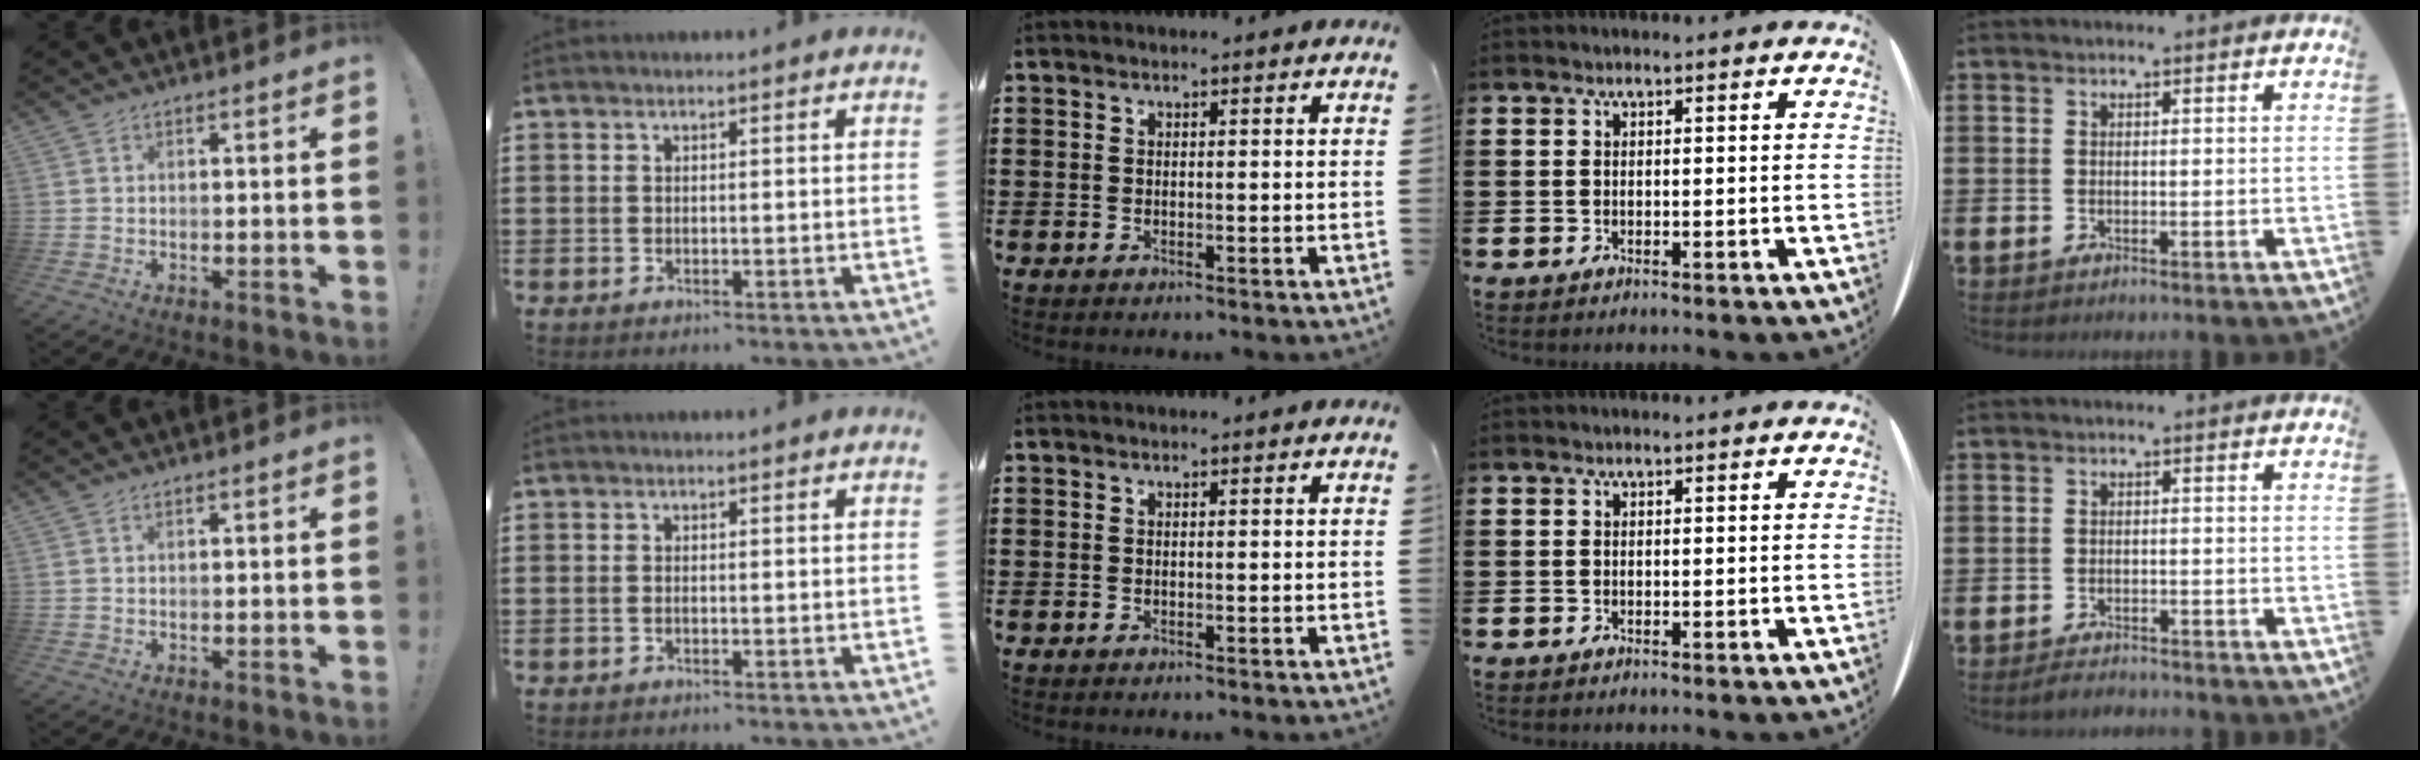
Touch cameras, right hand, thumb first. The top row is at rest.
{"thumb": {"total": 0.7, "force": [0.4, 0.3, 0.5], "torque": [-0.018, 0.004, 0.011]}, "index": {"total": 0.5, "force": [-0.3, 0.2, 0.4], "torque": [-0.010, -0.003, -0.005]}, "little": {"total": 1.6, "force": [-1.6, 0.1, 0.1], "torque": [-0.007, 0.002, -0.032]}}